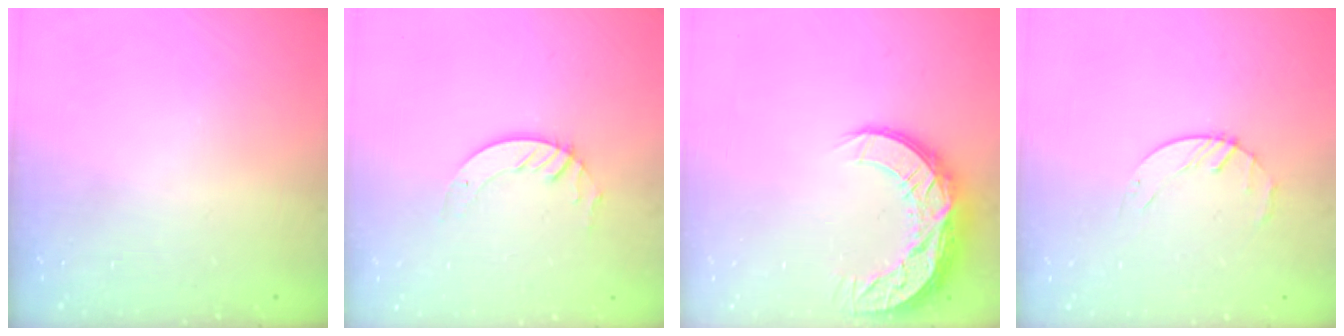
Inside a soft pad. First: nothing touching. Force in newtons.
{"total": 3.4, "press": 3.4, "slide": 0.3}
{"total": 12.6, "press": 12.6, "slide": 0.7}
{"total": 2.7, "press": 2.6, "slide": 0.3}